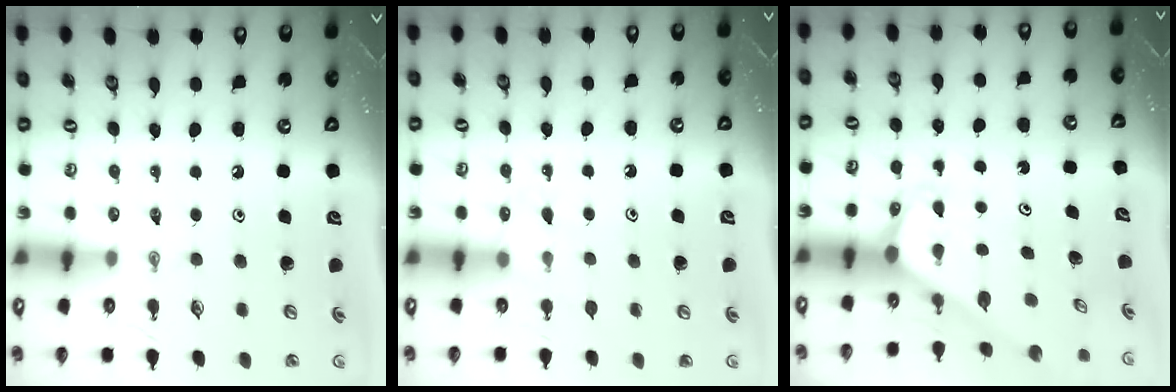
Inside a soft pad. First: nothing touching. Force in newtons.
{"total": 5.9, "press": 5.8, "slide": 0.7}
{"total": 2.0, "press": 2.0, "slide": 0.1}